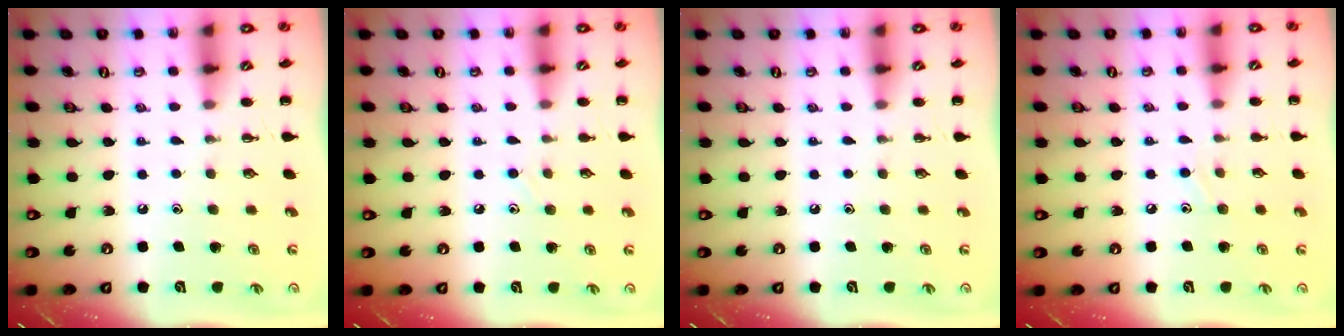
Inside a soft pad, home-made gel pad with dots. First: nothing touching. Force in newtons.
{"total": 5.8, "press": 5.4, "slide": 2.1}
{"total": 0.0}
{"total": 5.4, "press": 5.1, "slide": 1.8}